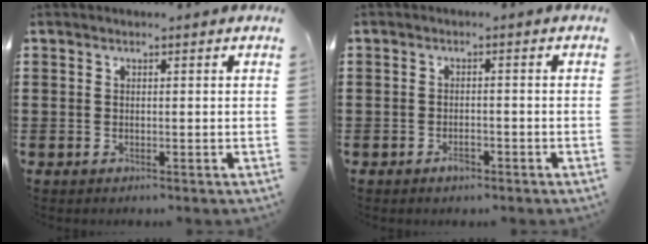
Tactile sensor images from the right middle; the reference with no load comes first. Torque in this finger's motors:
{"motor_torque": [0.34, -0.43, 0.01, 0.01]}